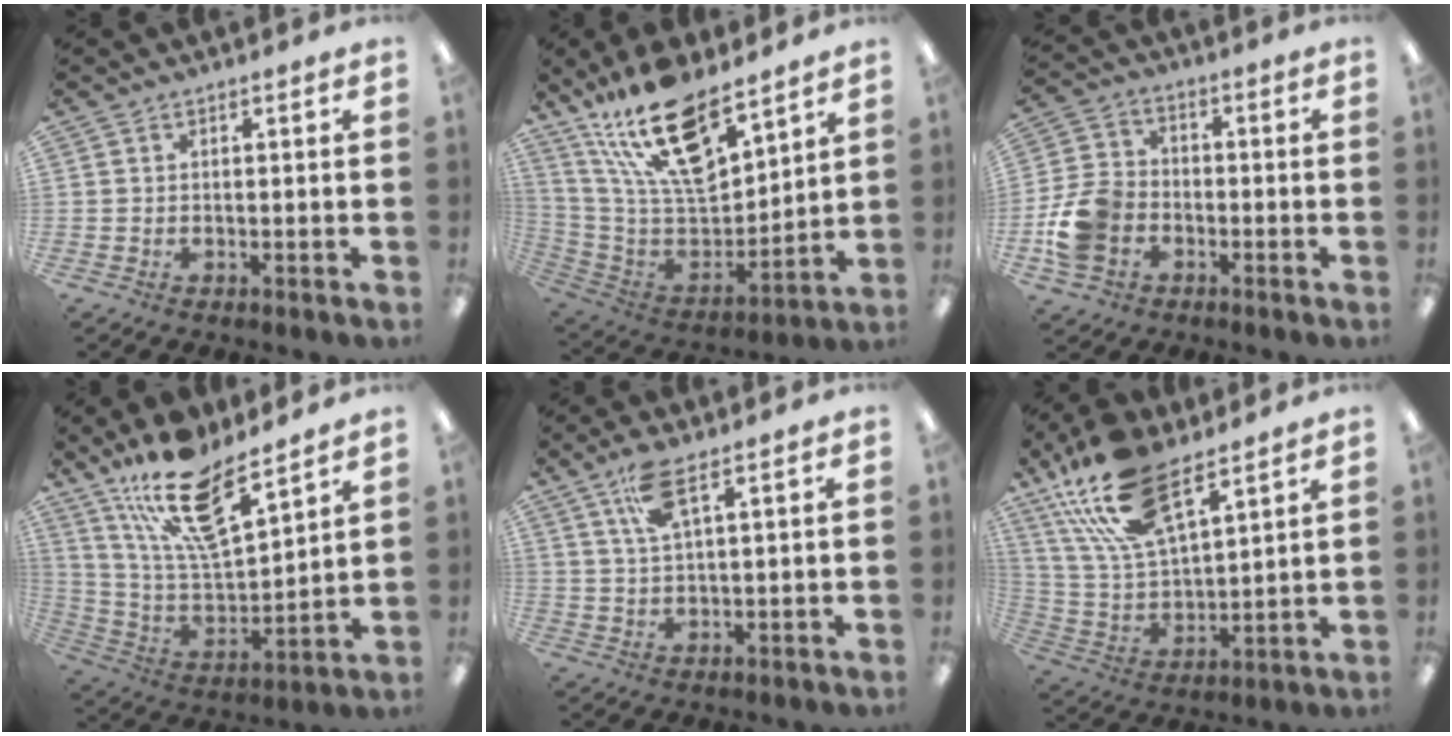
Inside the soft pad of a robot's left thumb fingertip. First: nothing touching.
{"total": 21.6, "force": [15.0, 8.7, 13.0], "torque": [-0.236, -0.095, 0.262]}
{"total": 11.2, "force": [-4.0, 8.5, 6.0], "torque": [-0.122, 0.032, -0.071]}
{"total": 18.8, "force": [13.8, 6.2, 11.1], "torque": [-0.208, -0.081, 0.242]}
{"total": 7.9, "force": [4.6, 2.3, 5.9], "torque": [-0.122, 0.004, 0.080]}
{"total": 20.7, "force": [13.4, 8.8, 13.1], "torque": [-0.283, -0.055, 0.236]}